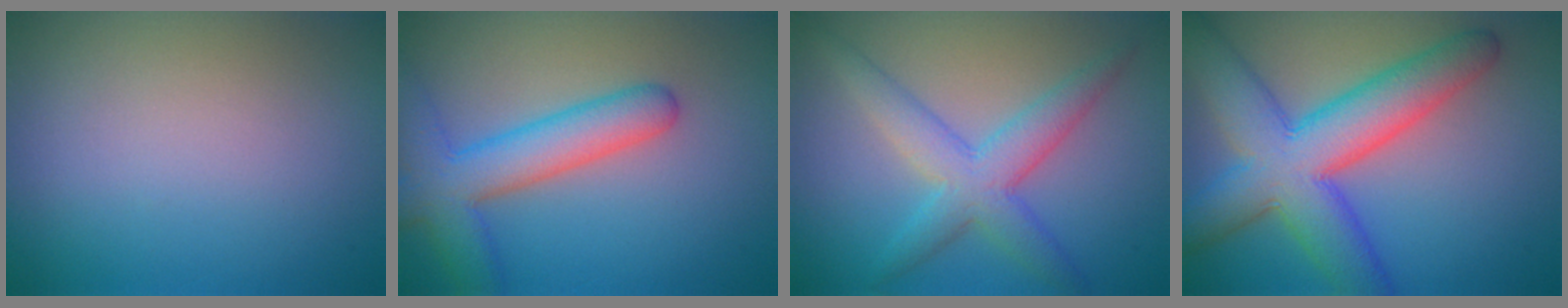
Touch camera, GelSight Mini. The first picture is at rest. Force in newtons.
{"total": 6.3, "press": 6.3, "slide": 0.3}
{"total": 4.8, "press": 4.8, "slide": 0.2}
{"total": 10.0, "press": 10.0, "slide": 0.2}